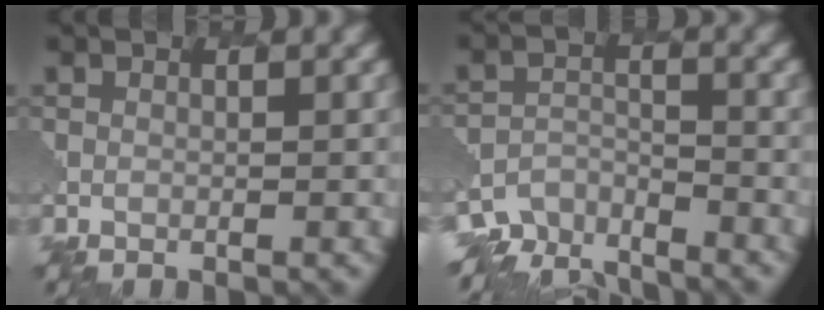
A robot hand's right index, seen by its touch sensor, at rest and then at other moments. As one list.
[{"total": 4.8, "force": [-4.7, 1.2, 0.3], "torque": [-0.008, -0.014, -0.086]}]